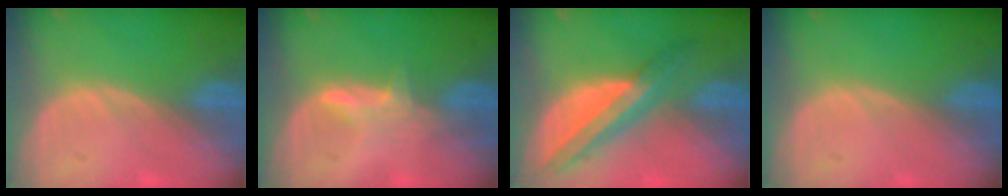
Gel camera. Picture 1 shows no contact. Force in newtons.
{"total": 2.9, "press": 2.9, "slide": 0.4}
{"total": 8.1, "press": 6.8, "slide": 4.3}
{"total": 0.0}